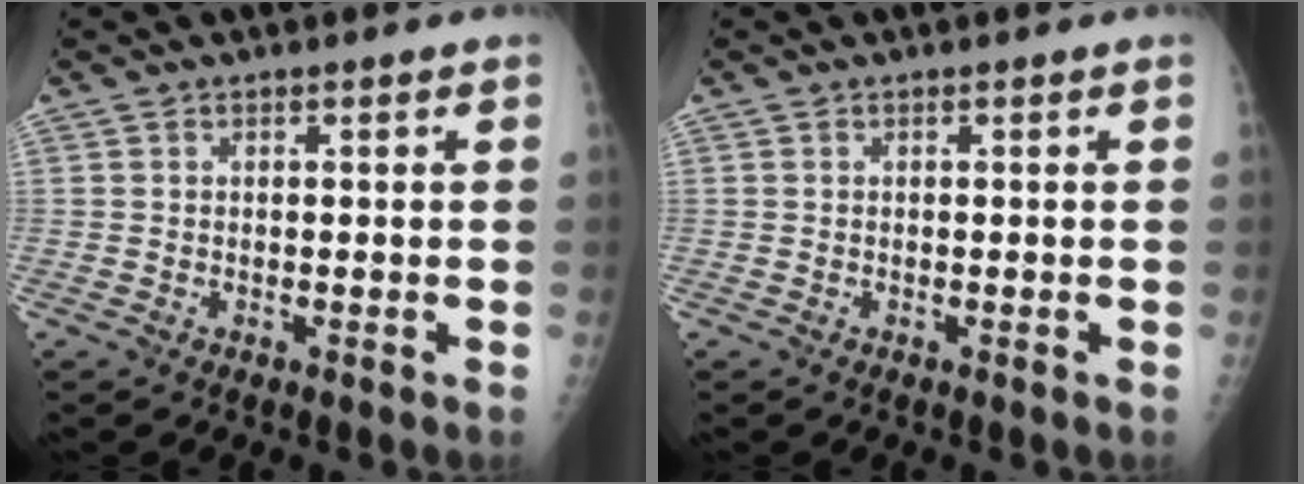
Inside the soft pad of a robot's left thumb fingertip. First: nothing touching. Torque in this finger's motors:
{"motor_torque": [0.01, 0.01, -0.02, -0.02, 0.00]}